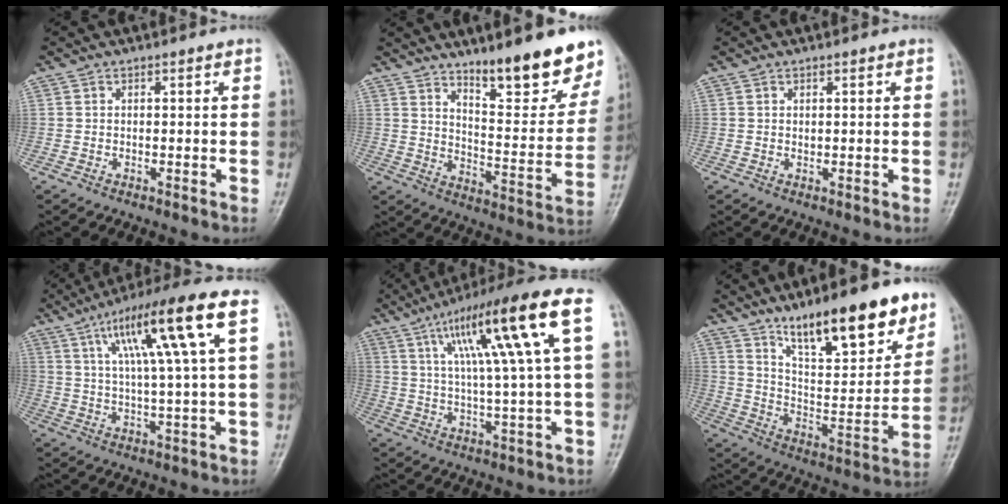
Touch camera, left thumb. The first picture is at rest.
{"total": 17.3, "force": [12.5, 4.3, 11.2], "torque": [-0.109, -0.090, 0.190]}
{"total": 0.7, "force": [0.4, 0.3, 0.6], "torque": [-0.008, -0.002, 0.007]}
{"total": 16.2, "force": [5.9, 1.2, 15.0], "torque": [-0.257, 0.007, 0.095]}
{"total": 19.0, "force": [6.6, 1.8, 17.7], "torque": [-0.286, 0.011, 0.103]}
{"total": 20.8, "force": [14.1, 6.1, 14.0], "torque": [-0.174, -0.068, 0.235]}